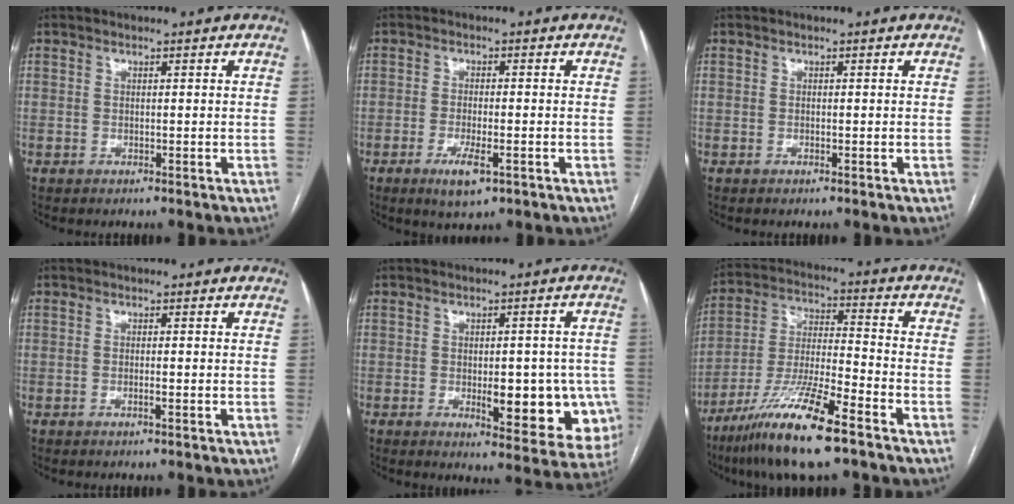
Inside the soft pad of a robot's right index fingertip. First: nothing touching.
{"total": 4.8, "force": [-2.4, 1.1, 4.0], "torque": [-0.077, -0.007, -0.036]}
{"total": 0.0}
{"total": 1.0, "force": [-0.5, 0.0, 0.9], "torque": [-0.019, 0.000, -0.007]}
{"total": 12.3, "force": [-3.2, 4.9, 10.8], "torque": [-0.093, 0.010, -0.026]}
{"total": 15.5, "force": [-10.0, 1.2, 11.7], "torque": [-0.241, -0.034, -0.185]}